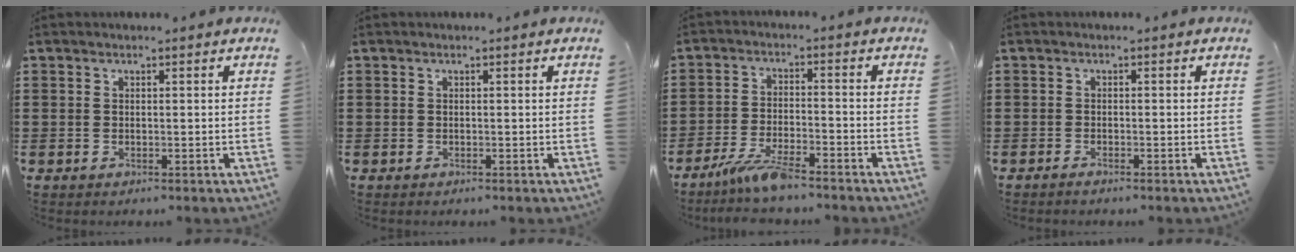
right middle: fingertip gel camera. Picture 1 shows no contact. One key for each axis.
{"total": 0.0}
{"total": 6.2, "fx": -5.2, "fy": 0.4, "fz": 3.4, "tx": -0.085, "ty": -0.016, "tz": -0.102}
{"total": 0.7, "fx": -0.6, "fy": -0.2, "fz": 0.3, "tx": -0.007, "ty": -0.005, "tz": -0.011}